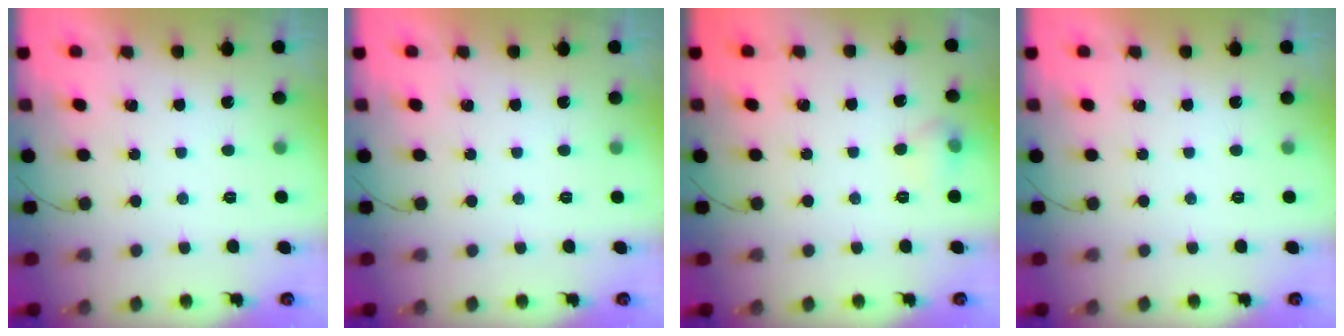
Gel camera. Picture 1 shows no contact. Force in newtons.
{"total": 0.0}
{"total": 5.1, "press": 4.8, "slide": 1.6}
{"total": 0.0}